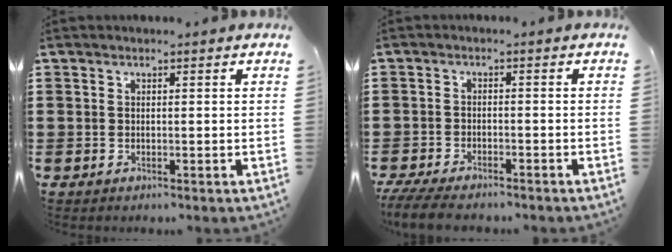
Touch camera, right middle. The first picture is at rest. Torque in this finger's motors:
{"motor_torque": [0.71, -0.17, 0.44, 0.13]}